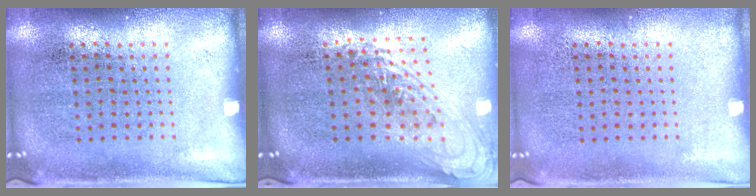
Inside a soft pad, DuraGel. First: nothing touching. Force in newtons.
{"total": 1.3, "press": 1.2, "slide": 0.5}
{"total": 0.0}